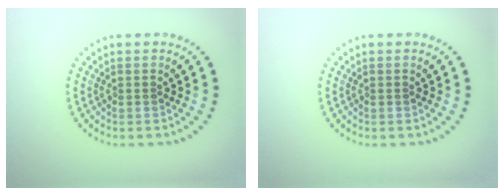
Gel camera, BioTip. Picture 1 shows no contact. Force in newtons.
{"total": 0.0}